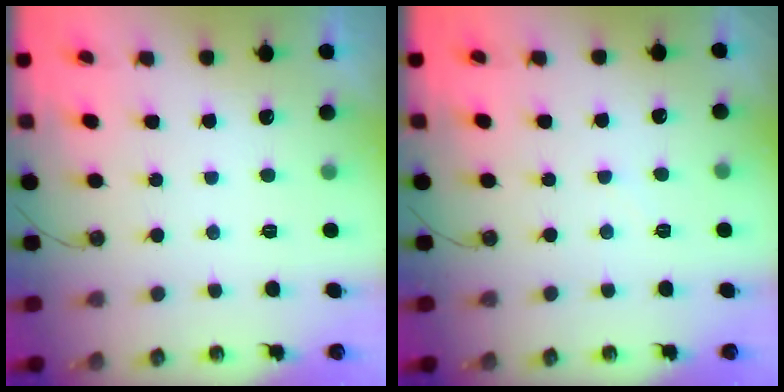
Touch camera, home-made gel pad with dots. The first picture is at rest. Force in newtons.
{"total": 2.5, "press": 2.5, "slide": 0.4}